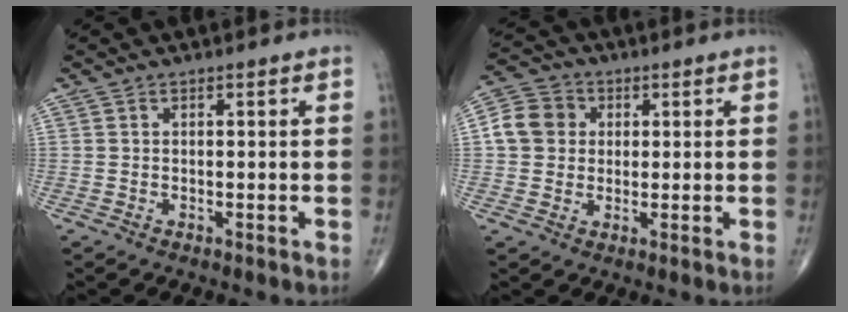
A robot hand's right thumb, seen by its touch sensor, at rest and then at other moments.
{"total": 7.7, "force": [1.1, 6.9, 3.2], "torque": [-0.044, 0.012, 0.008]}